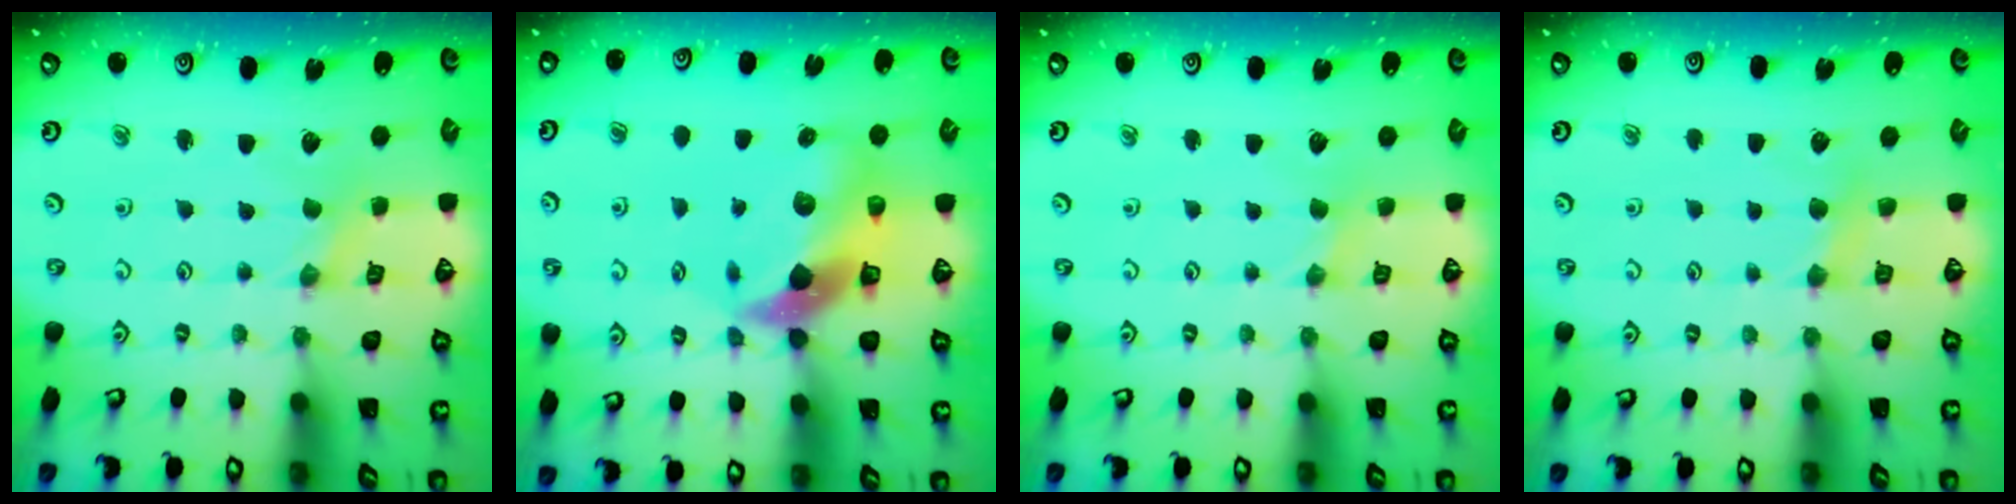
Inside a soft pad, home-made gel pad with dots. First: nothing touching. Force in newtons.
{"total": 12.5, "press": 12.4, "slide": 1.9}
{"total": 1.1, "press": 1.1, "slide": 0.2}
{"total": 4.6, "press": 4.5, "slide": 0.8}